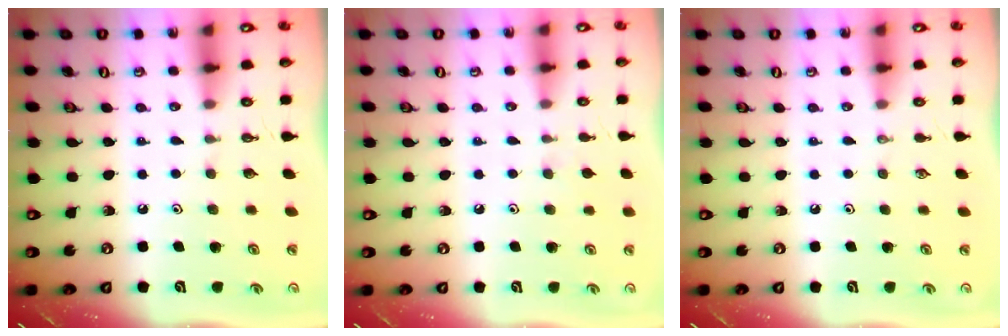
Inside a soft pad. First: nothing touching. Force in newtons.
{"total": 2.5, "press": 2.5, "slide": 0.4}
{"total": 0.0}